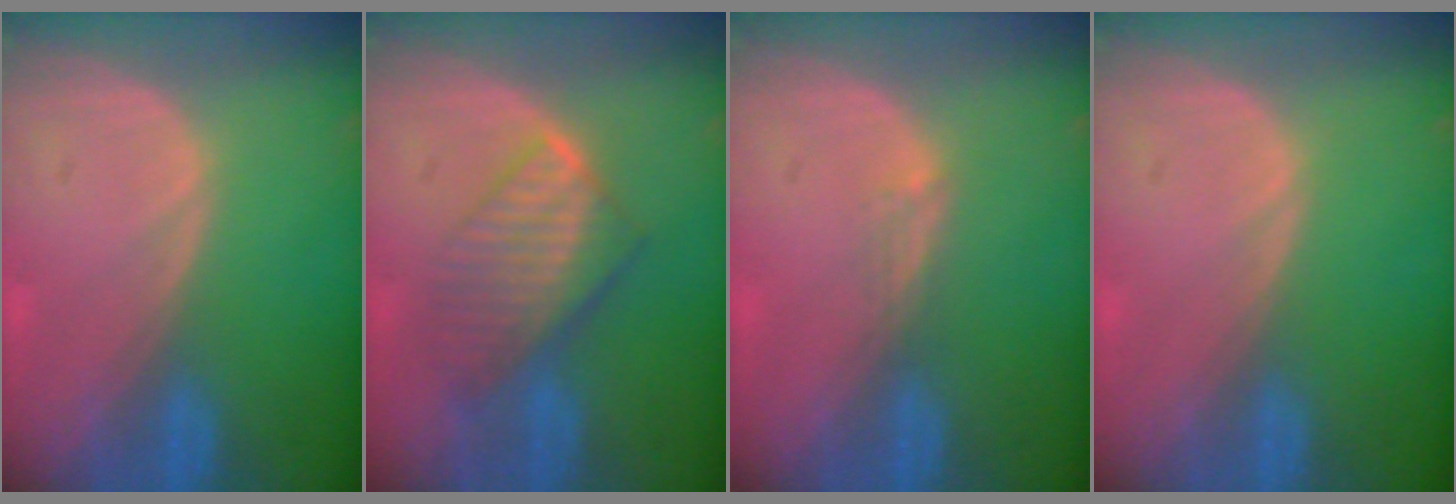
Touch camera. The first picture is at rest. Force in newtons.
{"total": 7.5, "press": 6.8, "slide": 3.1}
{"total": 1.5, "press": 1.0, "slide": 1.0}
{"total": 0.0}